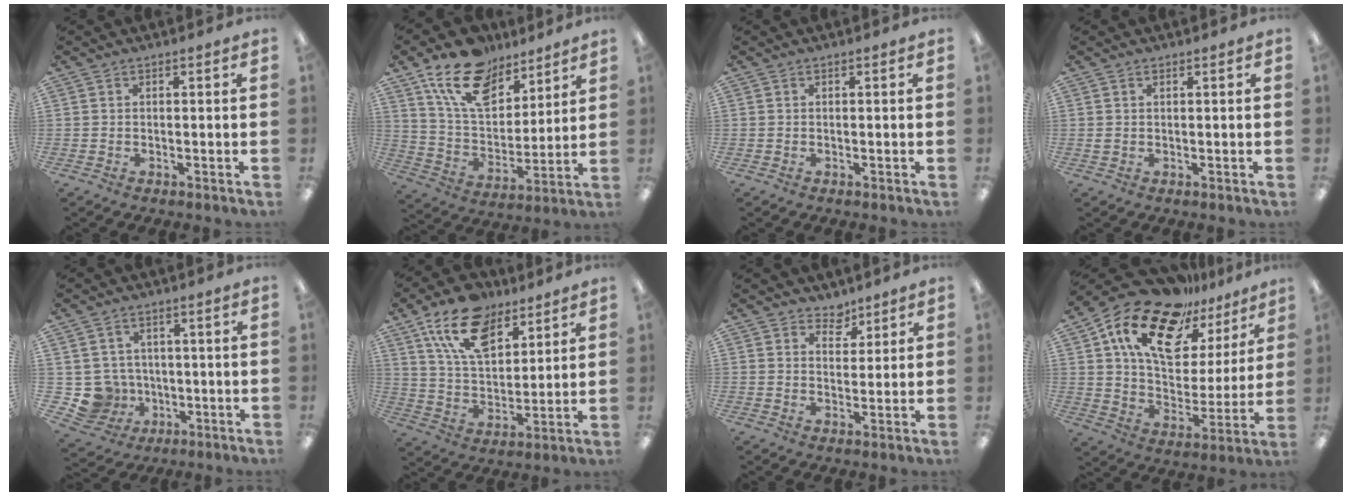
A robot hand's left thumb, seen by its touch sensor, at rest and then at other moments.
{"total": 17.4, "force": [11.9, 9.4, 8.6], "torque": [-0.157, -0.054, 0.218]}
{"total": 0.0}
{"total": 0.6, "force": [0.0, 0.4, 0.4], "torque": [-0.008, 0.002, 0.000]}
{"total": 7.3, "force": [-0.8, 7.2, 1.1], "torque": [-0.059, -0.001, -0.003]}
{"total": 15.8, "force": [9.6, 8.9, 8.8], "torque": [-0.163, -0.031, 0.179]}
{"total": 4.0, "force": [3.4, 2.0, 0.4], "torque": [0.005, -0.026, 0.060]}
{"total": 20.3, "force": [13.6, 10.3, 10.9], "torque": [-0.201, -0.081, 0.242]}